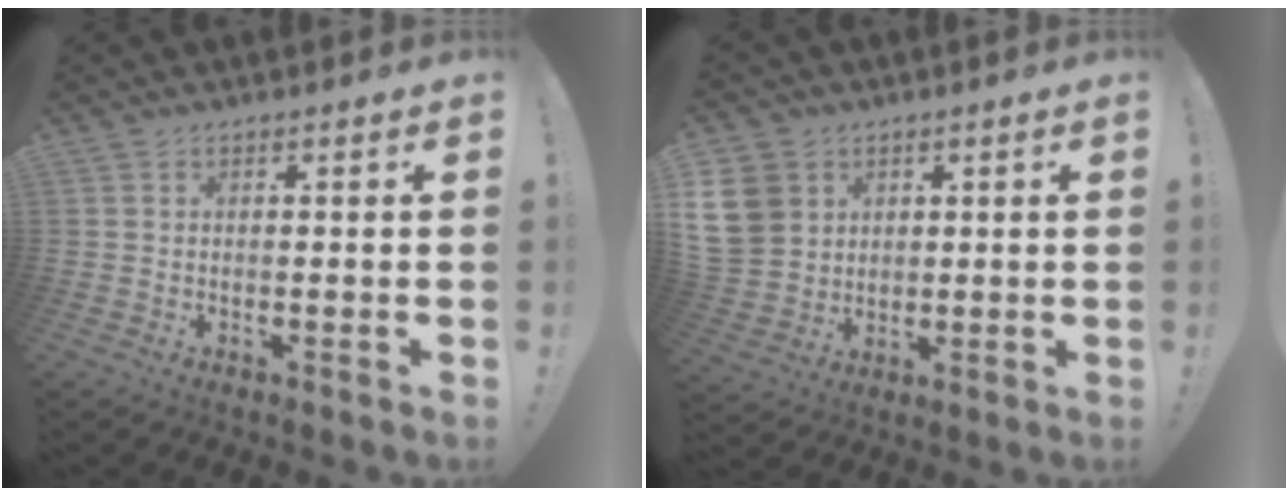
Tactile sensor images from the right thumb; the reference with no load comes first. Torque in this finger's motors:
{"motor_torque": [1.41, 1.68, 0.63, 0.30, 0.04]}